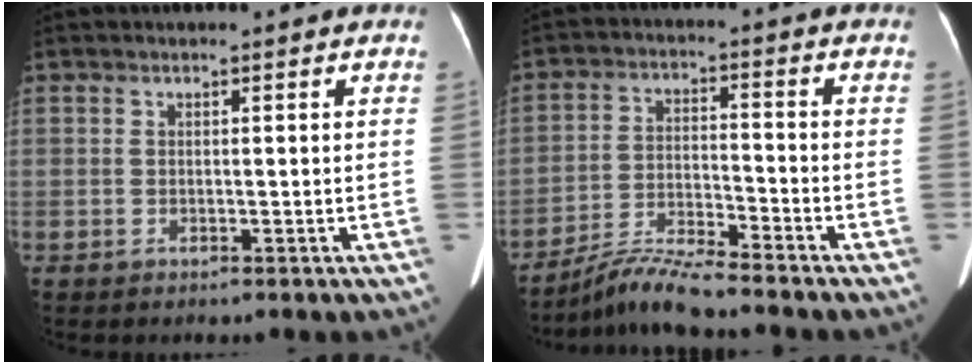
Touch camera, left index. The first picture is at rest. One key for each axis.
{"total": 6.9, "fx": -6.6, "fy": -1.3, "fz": 1.7, "tx": -0.042, "ty": -0.017, "tz": -0.120}